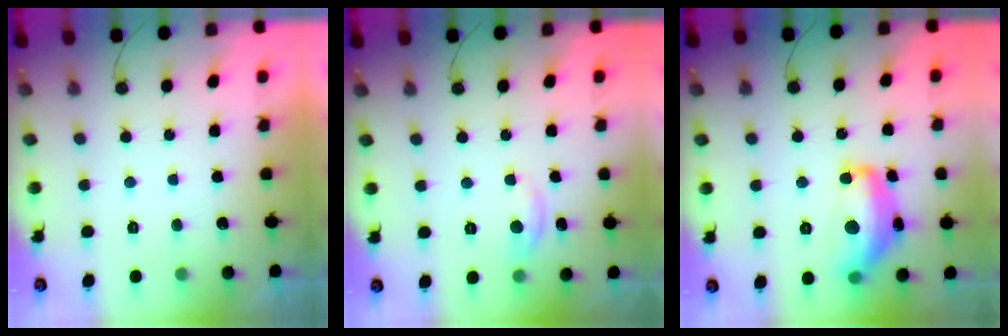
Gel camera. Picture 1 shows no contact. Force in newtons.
{"total": 3.6, "press": 3.6, "slide": 0.3}
{"total": 15.3, "press": 15.3, "slide": 0.8}